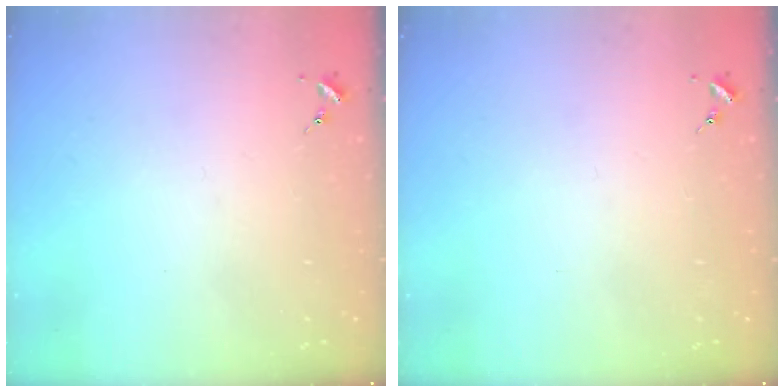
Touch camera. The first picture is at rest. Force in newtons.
{"total": 0.0}